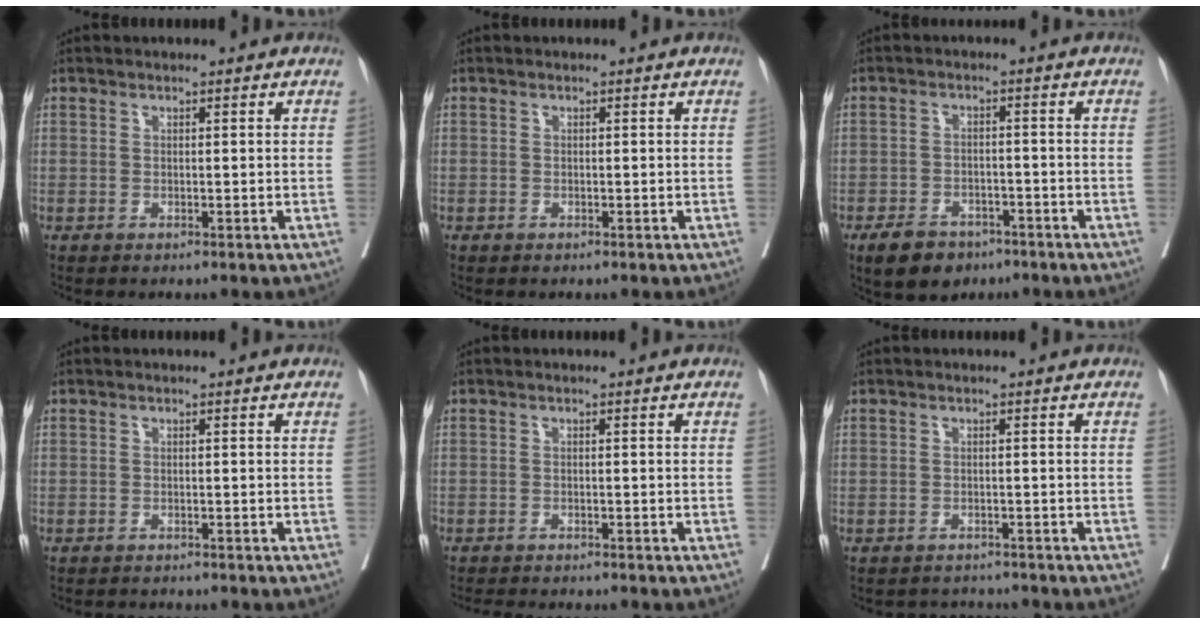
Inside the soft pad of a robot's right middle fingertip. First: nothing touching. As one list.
[{"total": 0.6, "force": [-0.3, 0.5, -0.1], "torque": [0.002, 0.007, -0.008]}, {"total": 6.0, "force": [-3.9, 3.6, 2.8], "torque": [-0.052, 0.002, -0.060]}, {"total": 1.9, "force": [-1.9, 0.2, 0.1], "torque": [-0.003, -0.007, -0.028]}, {"total": 5.5, "force": [-5.0, 0.8, 2.0], "torque": [-0.027, -0.008, -0.074]}, {"total": 2.1, "force": [-1.9, 0.5, -0.8], "torque": [0.015, -0.003, -0.029]}]